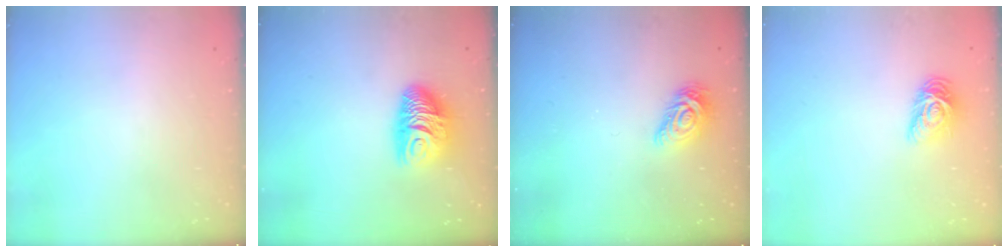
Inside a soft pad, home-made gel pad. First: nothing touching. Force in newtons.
{"total": 10.2, "press": 10.2, "slide": 0.6}
{"total": 9.0, "press": 9.0, "slide": 0.5}
{"total": 7.7, "press": 7.6, "slide": 0.3}